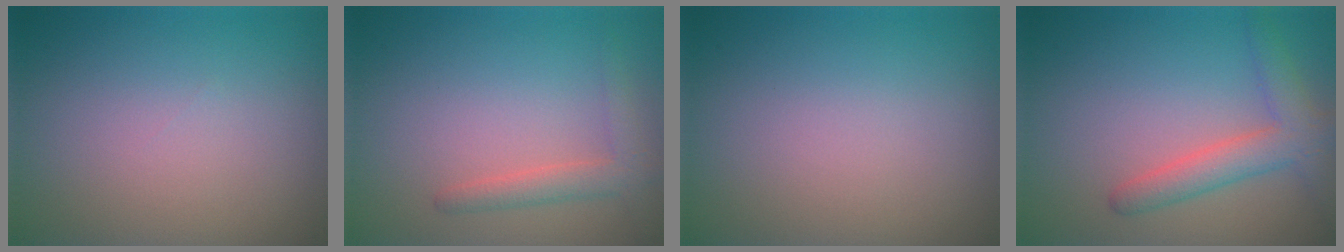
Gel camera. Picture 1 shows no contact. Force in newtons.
{"total": 2.2, "press": 2.1, "slide": 0.2}
{"total": 0.0}
{"total": 3.8, "press": 3.8, "slide": 0.2}